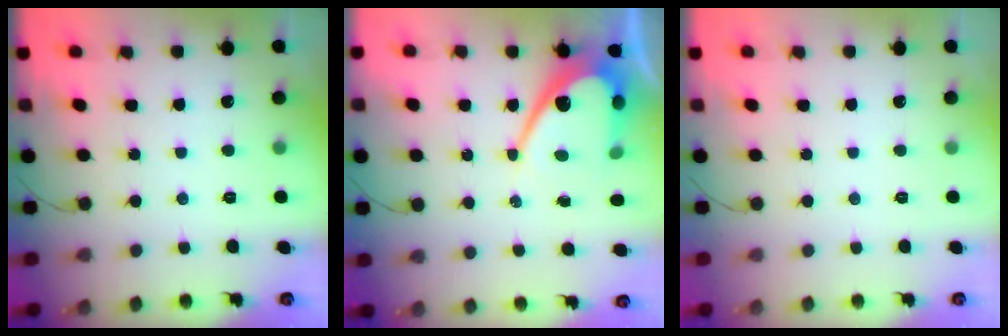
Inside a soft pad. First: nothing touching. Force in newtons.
{"total": 11.8, "press": 11.8, "slide": 0.7}
{"total": 0.0}